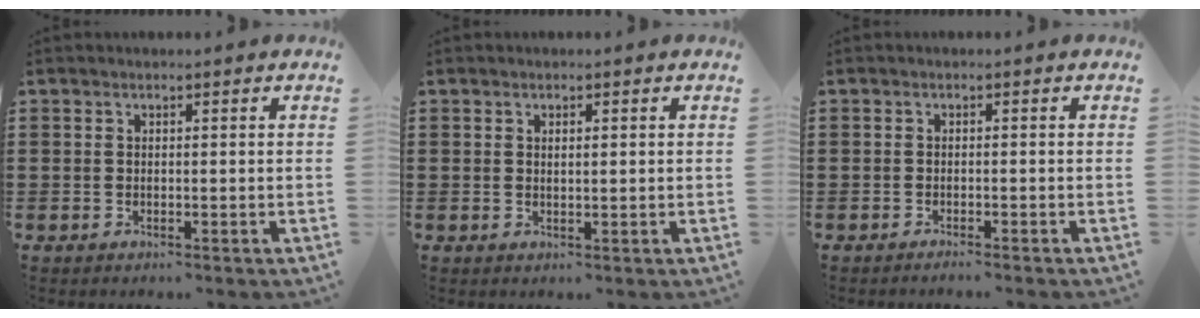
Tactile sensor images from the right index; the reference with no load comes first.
{"total": 0.9, "force": [0.3, 0.2, 0.8], "torque": [-0.016, -0.001, 0.006]}
{"total": 0.9, "force": [-0.9, -0.2, 0.2], "torque": [-0.005, -0.004, -0.017]}